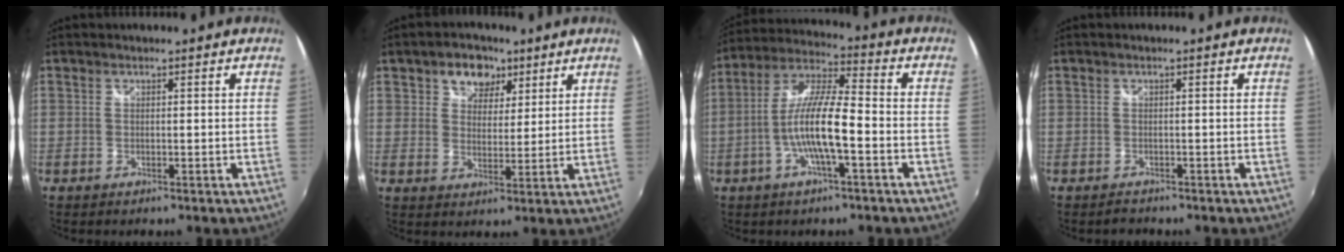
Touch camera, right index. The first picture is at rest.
{"total": 7.0, "force": [3.8, 5.2, 2.8], "torque": [-0.041, 0.014, 0.059]}
{"total": 11.6, "force": [-3.5, 1.7, 10.9], "torque": [-0.220, 0.006, -0.068]}
{"total": 1.4, "force": [-1.2, 0.7, 0.1], "torque": [-0.005, -0.001, -0.018]}